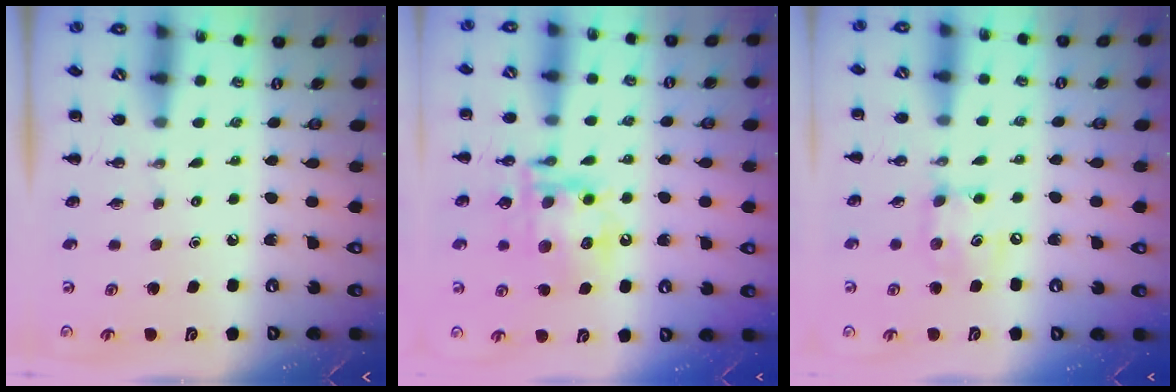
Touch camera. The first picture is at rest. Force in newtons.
{"total": 15.2, "press": 14.9, "slide": 2.6}
{"total": 8.9, "press": 8.9, "slide": 0.9}